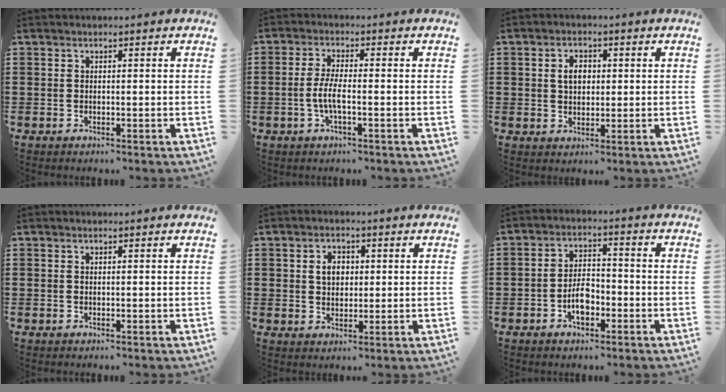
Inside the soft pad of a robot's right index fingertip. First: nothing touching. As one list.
[{"total": 4.1, "force": [-1.2, 0.8, 3.8], "torque": [-0.088, -0.005, -0.030]}, {"total": 3.2, "force": [0.4, 2.2, 2.3], "torque": [-0.051, 0.011, 0.006]}, {"total": 0.0}, {"total": 3.3, "force": [0.5, 2.5, 2.2], "torque": [-0.050, 0.012, 0.007]}, {"total": 5.0, "force": [-2.1, 2.7, 3.7], "torque": [-0.071, -0.001, -0.043]}]